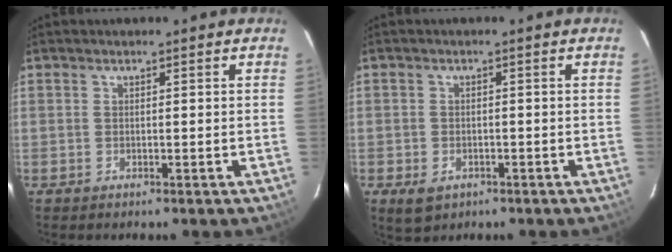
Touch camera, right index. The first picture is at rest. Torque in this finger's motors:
{"motor_torque": [0.50, -0.53, 0.13, 0.01]}